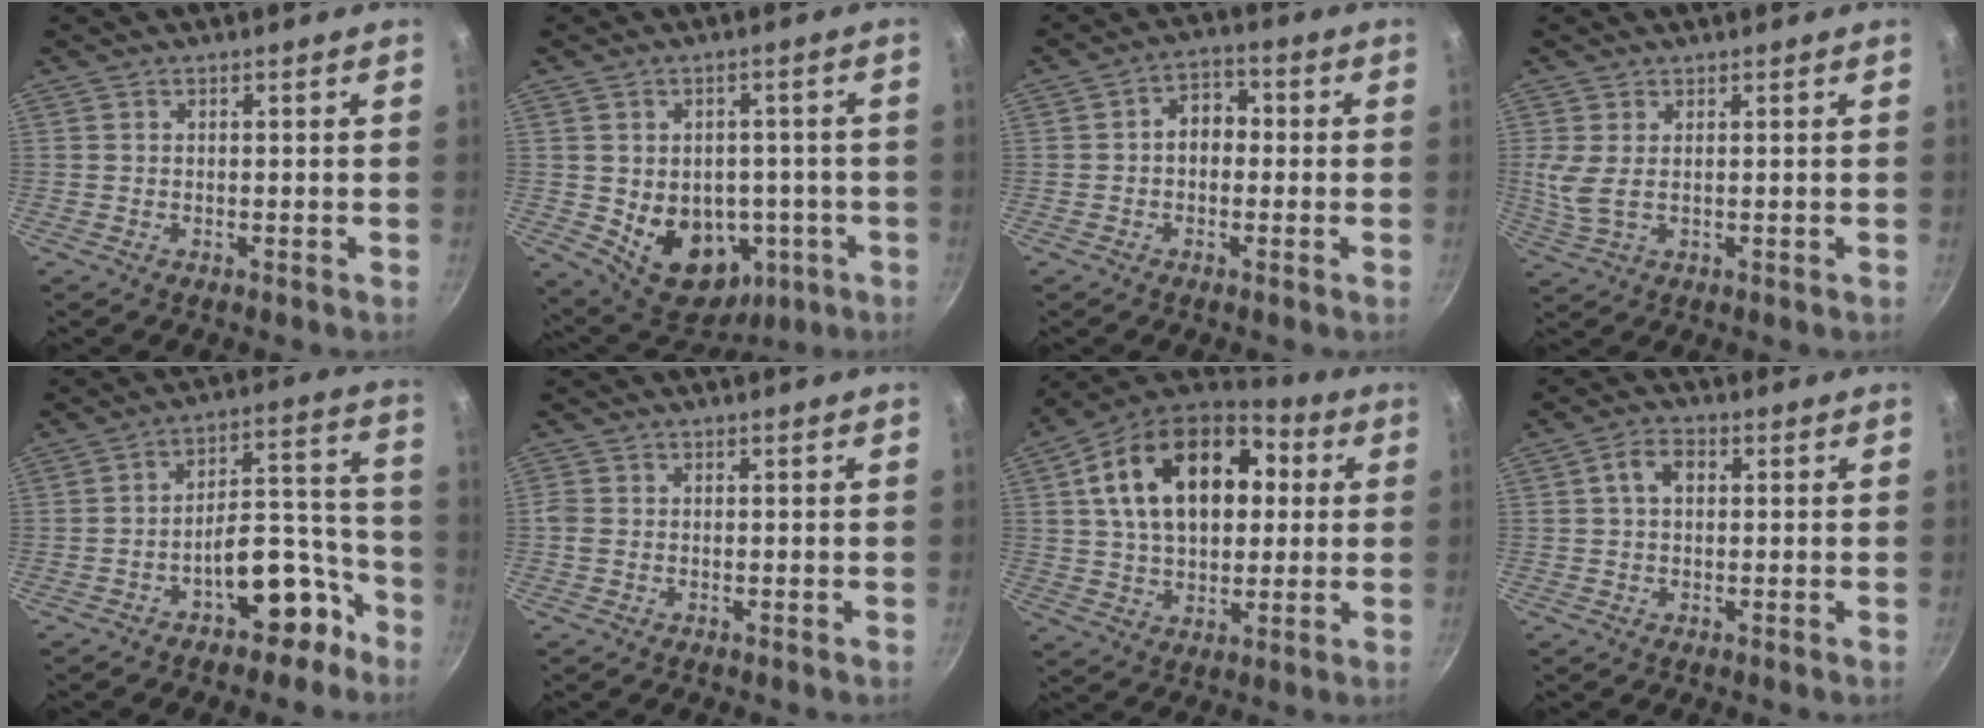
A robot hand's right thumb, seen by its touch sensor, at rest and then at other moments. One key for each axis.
{"total": 15.0, "fx": -2.9, "fy": 11.6, "fz": 9.0, "tx": -0.097, "ty": 0.007, "tz": -0.014}
{"total": 5.8, "fx": -0.1, "fy": 4.3, "fz": 3.8, "tx": -0.021, "ty": 0.020, "tz": -0.012}
{"total": 4.5, "fx": 0.9, "fy": 2.0, "fz": 3.9, "tx": -0.086, "ty": -0.004, "tz": 0.025}
{"total": 12.6, "fx": -7.3, "fy": 6.4, "fz": 8.1, "tx": -0.058, "ty": 0.100, "tz": -0.097}
{"total": 1.7, "fx": -0.4, "fy": 1.3, "fz": 0.9, "tx": -0.021, "ty": 0.003, "tz": -0.011}
{"total": 22.9, "fx": 5.2, "fy": 15.0, "fz": 16.5, "tx": -0.254, "ty": 0.022, "tz": 0.074}
{"total": 4.5, "fx": 0.8, "fy": 3.1, "fz": 3.2, "tx": -0.049, "ty": 0.011, "tz": 0.008}